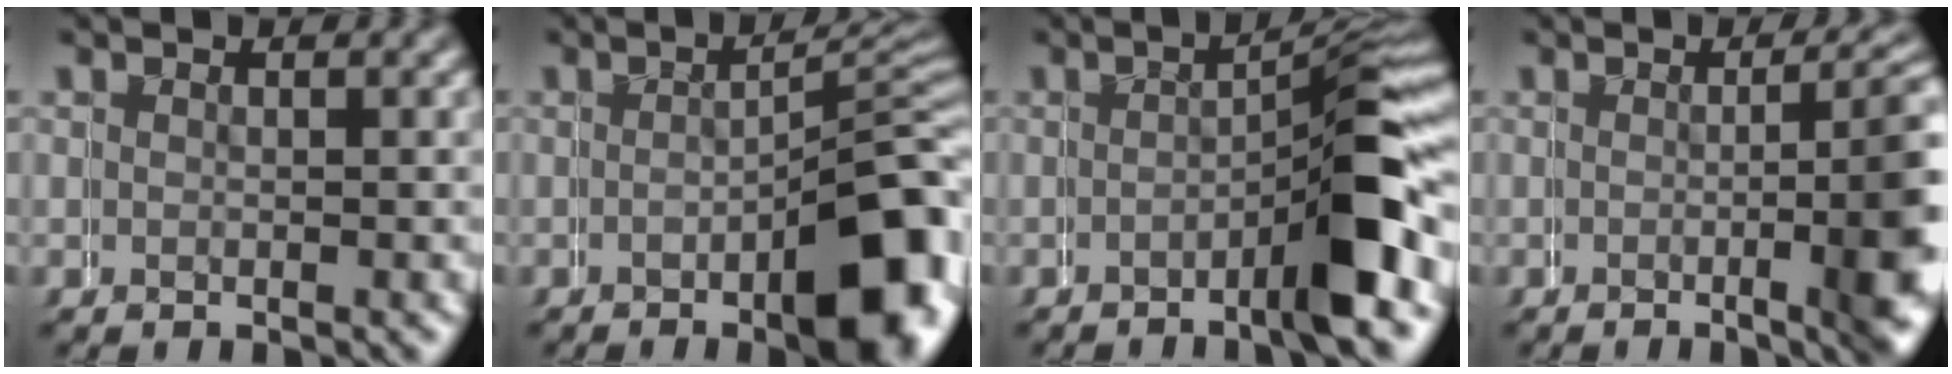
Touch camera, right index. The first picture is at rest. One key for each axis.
{"total": 9.6, "fx": -4.2, "fy": 3.2, "fz": 8.0, "tx": -0.068, "ty": 0.010, "tz": -0.060}
{"total": 7.4, "fx": -2.3, "fy": 0.5, "fz": 7.0, "tx": -0.093, "ty": 0.015, "tz": -0.035}
{"total": 6.6, "fx": -0.9, "fy": 1.1, "fz": 6.4, "tx": -0.048, "ty": 0.004, "tz": -0.016}